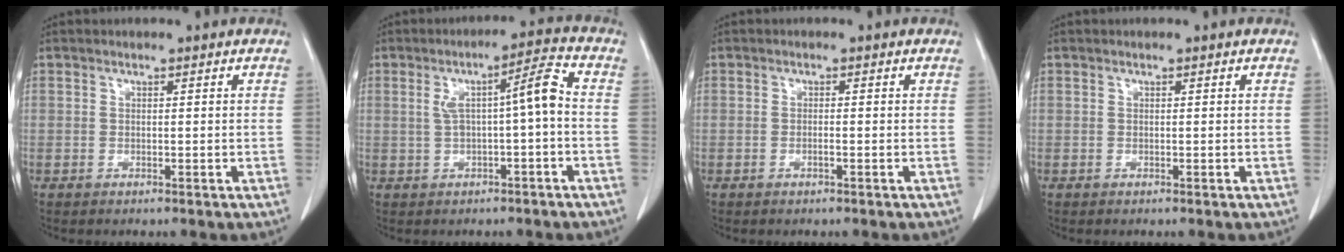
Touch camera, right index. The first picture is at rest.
{"total": 6.3, "force": [0.0, 0.2, 6.3], "torque": [-0.102, 0.022, 0.003]}
{"total": 0.7, "force": [-0.3, 0.0, 0.6], "torque": [-0.014, 0.001, -0.005]}
{"total": 0.0}